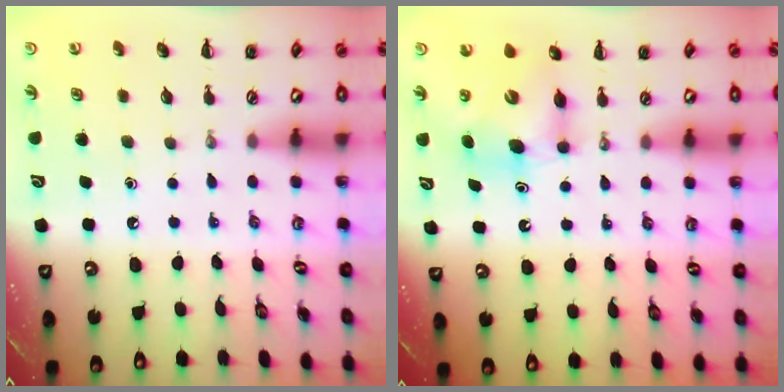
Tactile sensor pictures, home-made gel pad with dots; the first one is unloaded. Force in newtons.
{"total": 7.3, "press": 7.2, "slide": 0.4}